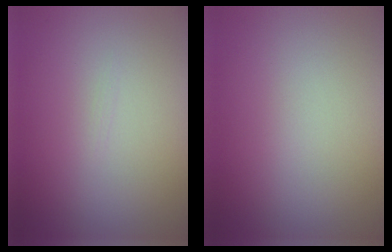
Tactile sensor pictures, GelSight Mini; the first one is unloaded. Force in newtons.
{"total": 0.0}